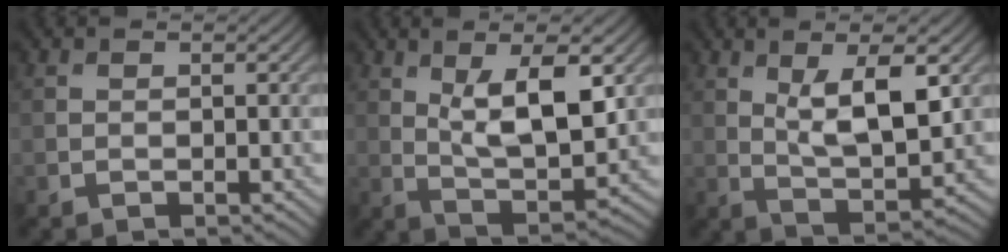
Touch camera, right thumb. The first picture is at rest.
{"total": 9.2, "force": [2.9, 3.3, 8.1], "torque": [-0.146, -0.006, 0.052]}
{"total": 8.0, "force": [2.6, 2.6, 7.1], "torque": [-0.129, -0.005, 0.049]}